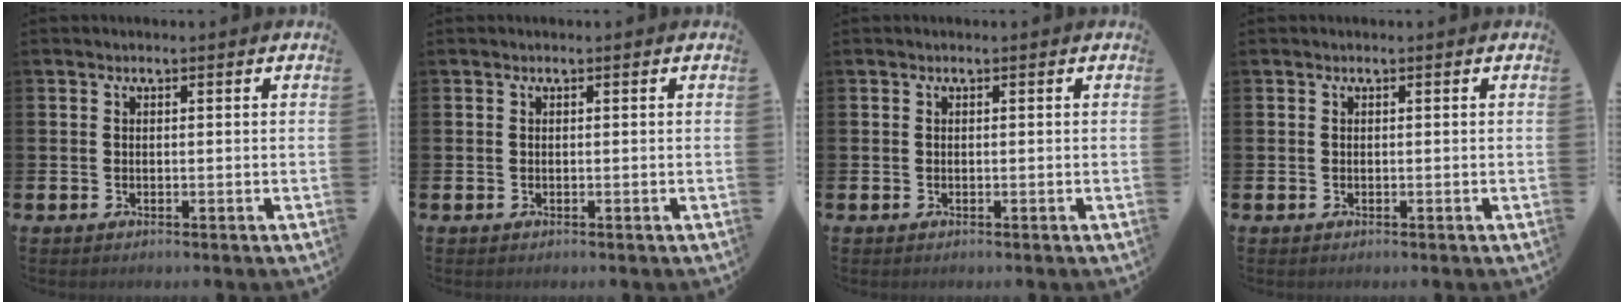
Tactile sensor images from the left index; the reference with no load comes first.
{"total": 0.0}
{"total": 0.0}
{"total": 0.0}